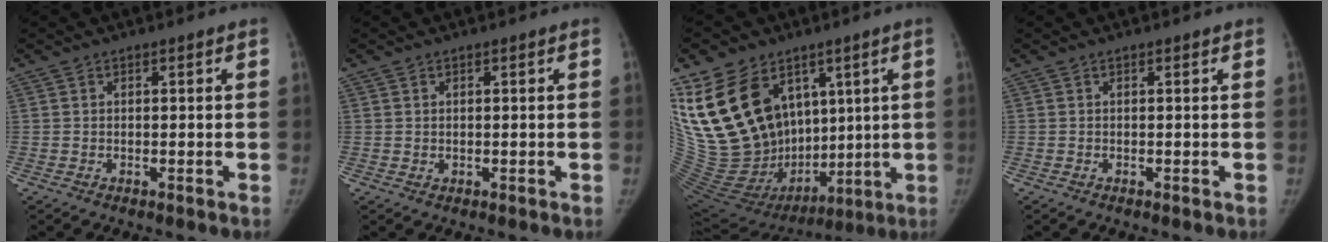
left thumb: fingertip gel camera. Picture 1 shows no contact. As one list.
[{"total": 0.9, "force": [0.3, 0.7, 0.4], "torque": [0.000, -0.001, 0.007]}, {"total": 27.4, "force": [8.9, 18.4, 18.2], "torque": [-0.331, -0.013, 0.197]}, {"total": 0.0}]